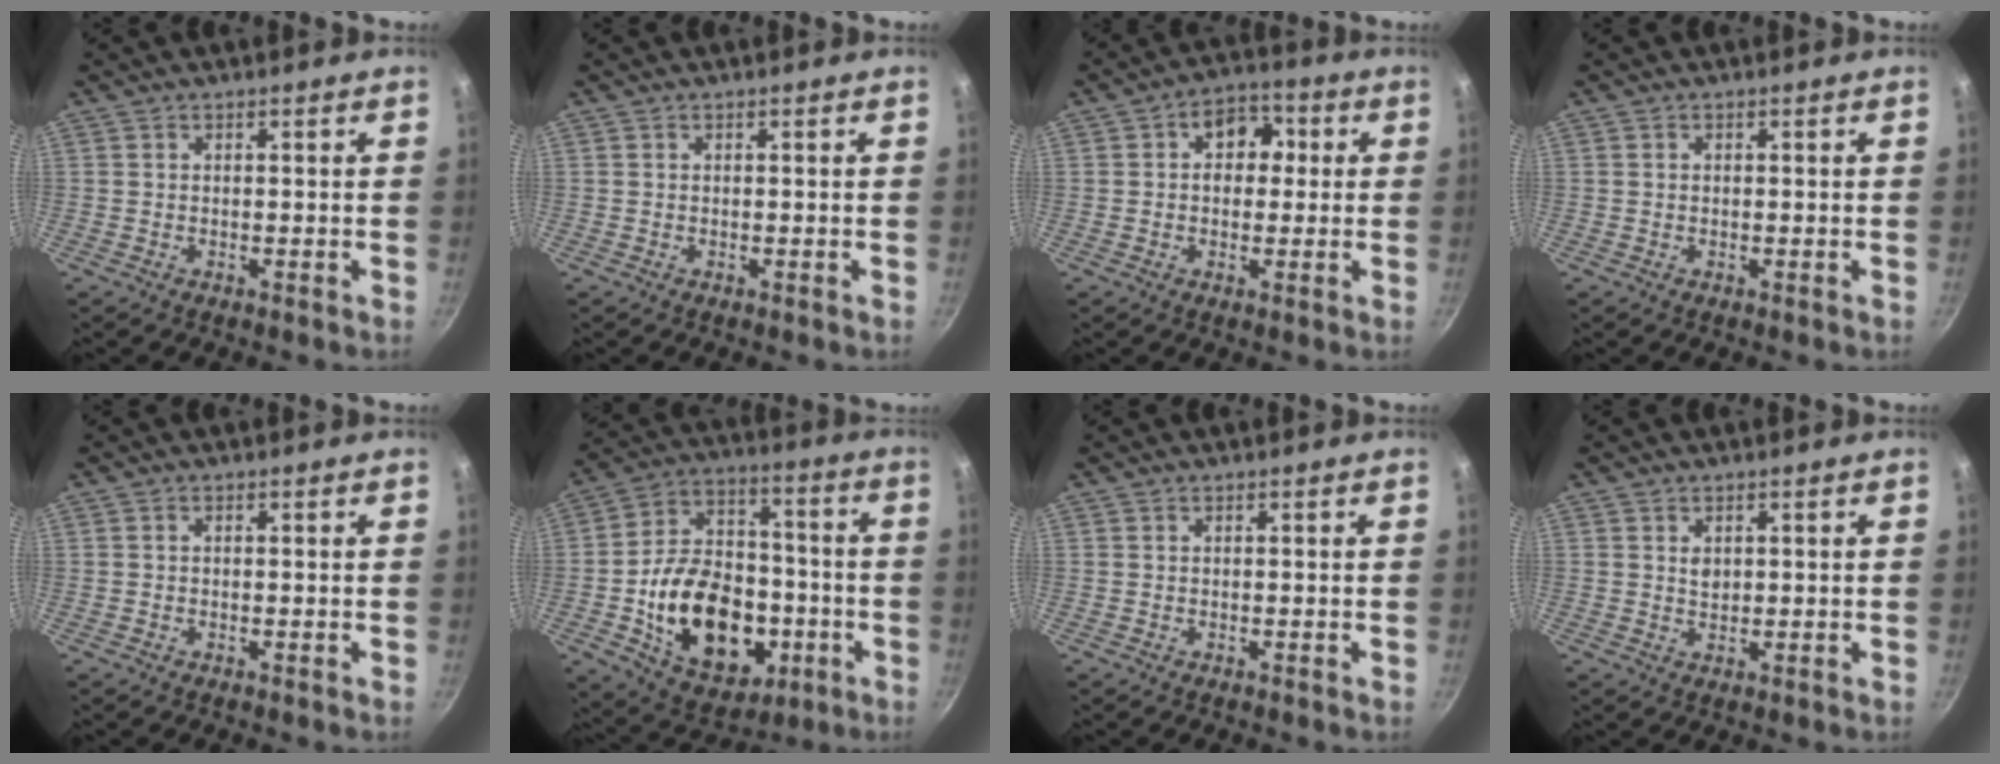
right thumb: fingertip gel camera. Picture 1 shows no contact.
{"total": 0.0}
{"total": 8.0, "force": [1.3, 6.0, 5.0], "torque": [-0.026, 0.012, 0.008]}
{"total": 0.5, "force": [0.1, 0.4, 0.3], "torque": [-0.004, 0.002, 0.003]}
{"total": 0.0}
{"total": 24.1, "force": [-5.6, 16.4, 16.7], "torque": [-0.243, 0.045, -0.076]}
{"total": 0.0}
{"total": 1.9, "force": [0.6, 1.4, 1.2], "torque": [-0.015, -0.004, 0.012]}